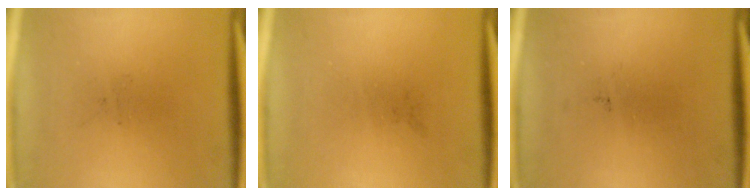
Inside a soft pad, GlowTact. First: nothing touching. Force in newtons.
{"total": 0.0}
{"total": 0.0}